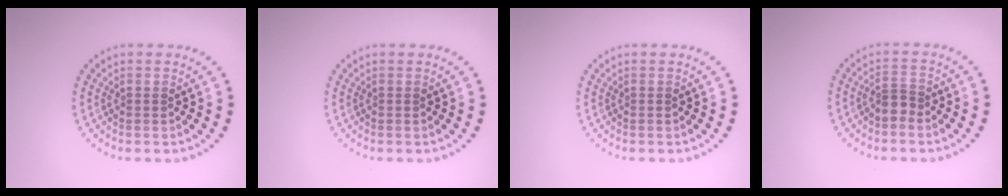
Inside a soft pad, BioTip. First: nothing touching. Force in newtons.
{"total": 0.0}
{"total": 0.0}
{"total": 1.2, "press": 0.9, "slide": 0.8}